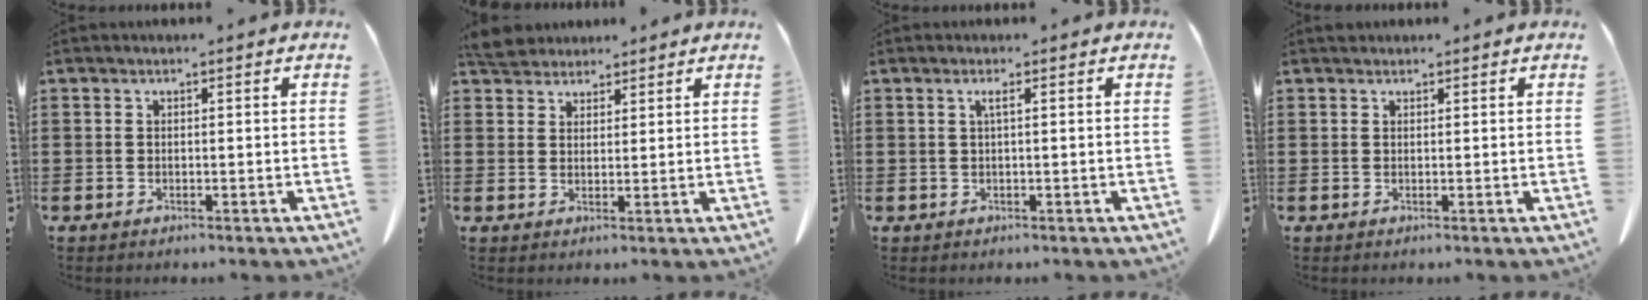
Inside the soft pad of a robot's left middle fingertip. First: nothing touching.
{"total": 4.3, "force": [4.0, 1.3, 0.7], "torque": [-0.028, -0.004, 0.079]}
{"total": 1.3, "force": [0.3, -0.1, 1.3], "torque": [-0.025, -0.002, 0.006]}
{"total": 0.7, "force": [0.7, 0.3, 0.1], "torque": [-0.003, -0.001, 0.014]}